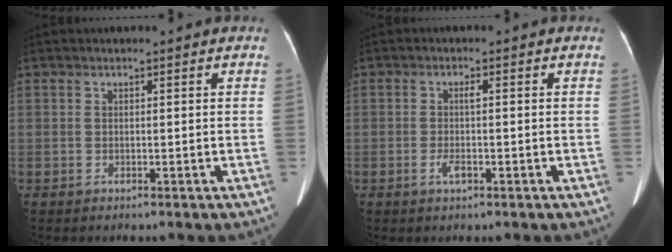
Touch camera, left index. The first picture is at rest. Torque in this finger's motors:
{"motor_torque": [0.01, -0.01, 0.01, 0.02]}